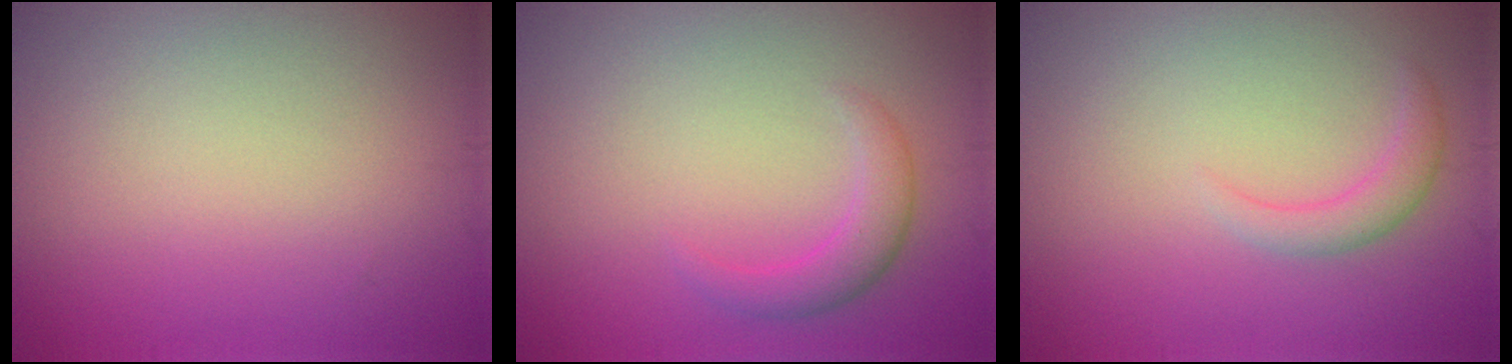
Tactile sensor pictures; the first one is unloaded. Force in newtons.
{"total": 2.3, "press": 2.2, "slide": 0.1}
{"total": 1.9, "press": 1.9, "slide": 0.1}